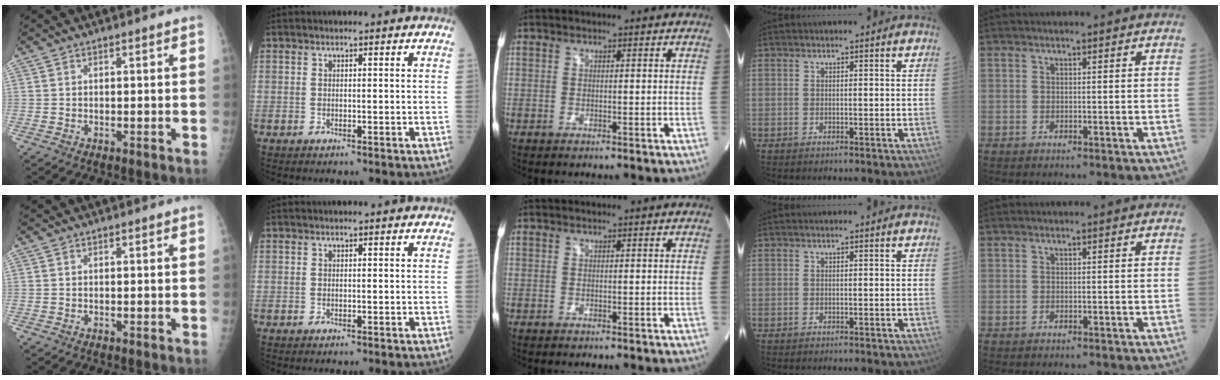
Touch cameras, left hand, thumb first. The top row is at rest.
{}